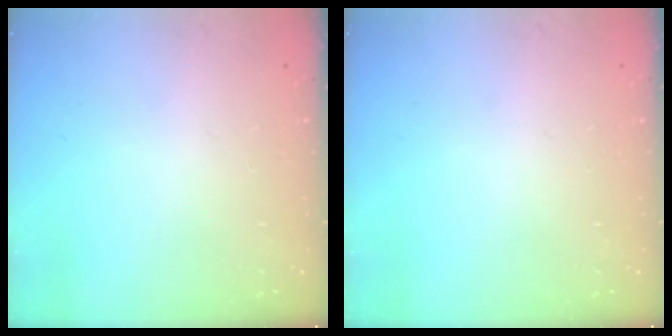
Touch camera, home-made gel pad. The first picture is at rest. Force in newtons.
{"total": 0.0}